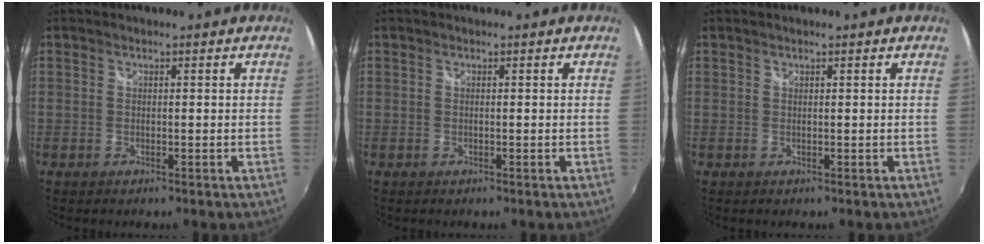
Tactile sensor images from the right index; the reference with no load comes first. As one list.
[{"total": 0.0}, {"total": 0.0}]